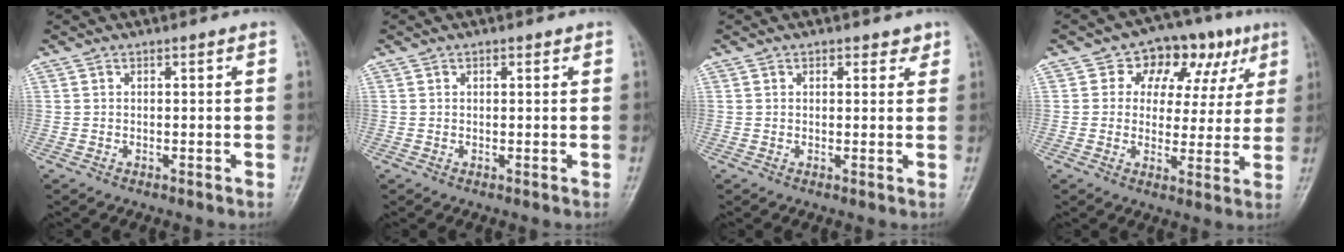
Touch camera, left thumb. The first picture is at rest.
{"total": 0.8, "force": [0.5, 0.5, 0.5], "torque": [-0.003, -0.002, 0.004]}
{"total": 2.3, "force": [1.5, 1.5, 1.0], "torque": [0.007, -0.006, 0.016]}
{"total": 13.2, "force": [5.4, 9.3, 7.6], "torque": [-0.042, 0.009, 0.073]}